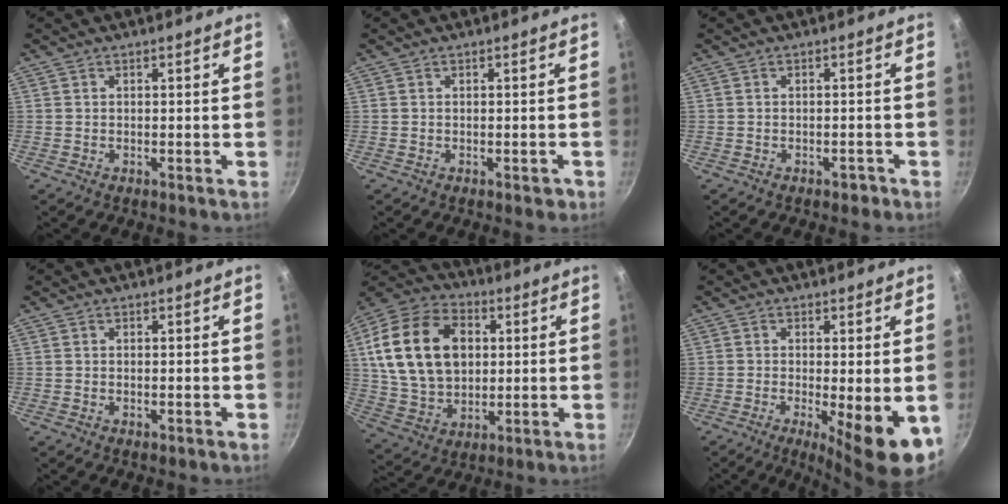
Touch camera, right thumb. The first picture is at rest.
{"total": 1.3, "force": [-0.6, 0.6, 0.9], "torque": [-0.010, 0.004, -0.005]}
{"total": 0.9, "force": [-0.6, 0.5, 0.4], "torque": [0.000, 0.011, -0.002]}
{"total": 0.6, "force": [0.0, 0.3, 0.5], "torque": [-0.007, -0.001, -0.002]}
{"total": 21.8, "force": [4.1, 15.4, 15.0], "torque": [-0.254, 0.005, 0.076]}
{"total": 9.9, "force": [-2.6, 2.2, 9.3], "torque": [-0.123, -0.012, -0.029]}